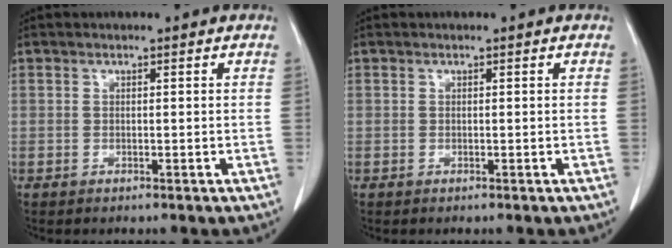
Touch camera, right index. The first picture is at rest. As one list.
[{"total": 0.0}]